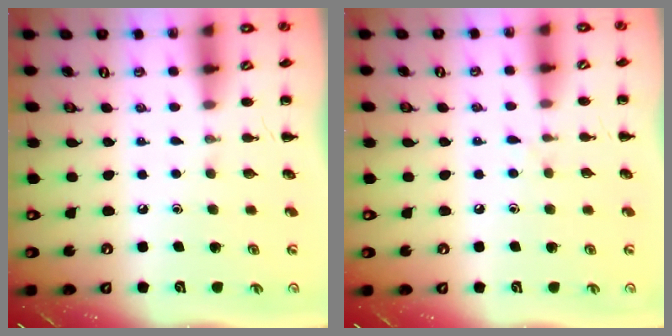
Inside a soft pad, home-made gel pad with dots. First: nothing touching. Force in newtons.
{"total": 3.1, "press": 2.8, "slide": 1.4}